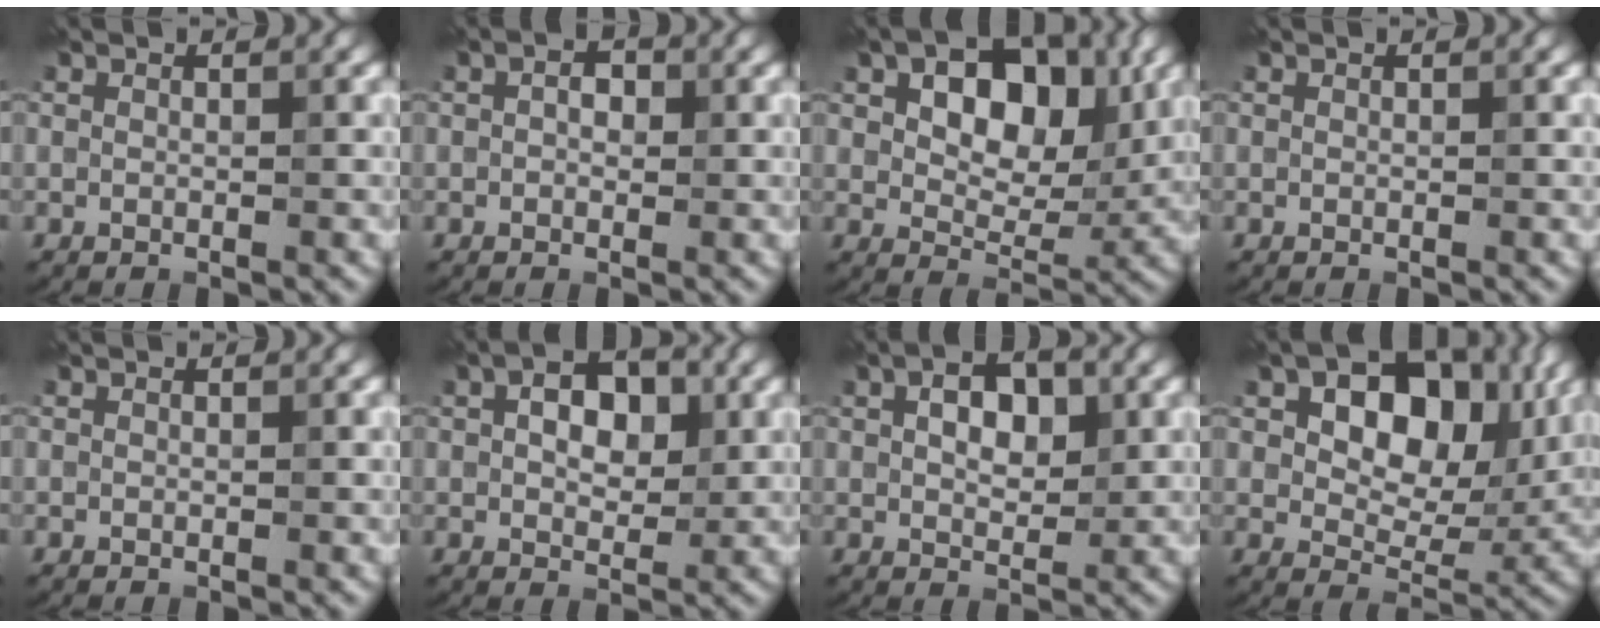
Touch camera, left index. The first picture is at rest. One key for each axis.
{"total": 1.9, "fx": 0.4, "fy": 1.3, "fz": 1.3, "tx": -0.012, "ty": 0.001, "tz": -0.008}
{"total": 8.7, "fx": 2.5, "fy": 5.4, "fz": 6.4, "tx": -0.099, "ty": 0.001, "tz": 0.034}
{"total": 0.0}
{"total": 0.0}
{"total": 4.5, "fx": 1.1, "fy": 2.9, "fz": 3.3, "tx": -0.052, "ty": 0.006, "tz": 0.013}
{"total": 4.0, "fx": 1.1, "fy": 2.4, "fz": 3.1, "tx": -0.050, "ty": 0.006, "tz": 0.017}
{"total": 11.2, "fx": 3.5, "fy": 6.9, "fz": 8.1, "tx": -0.118, "ty": 0.006, "tz": 0.049}